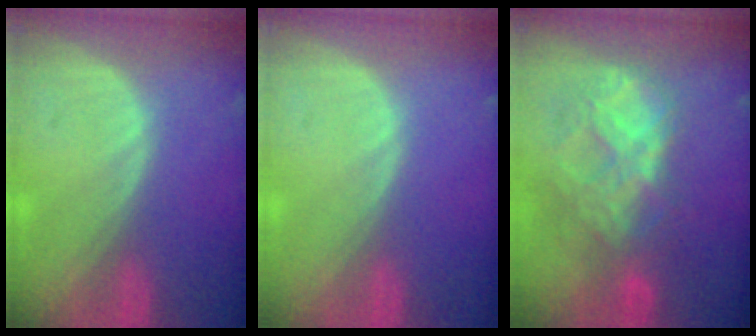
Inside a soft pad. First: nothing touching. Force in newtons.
{"total": 0.0}
{"total": 9.0, "press": 7.7, "slide": 4.6}